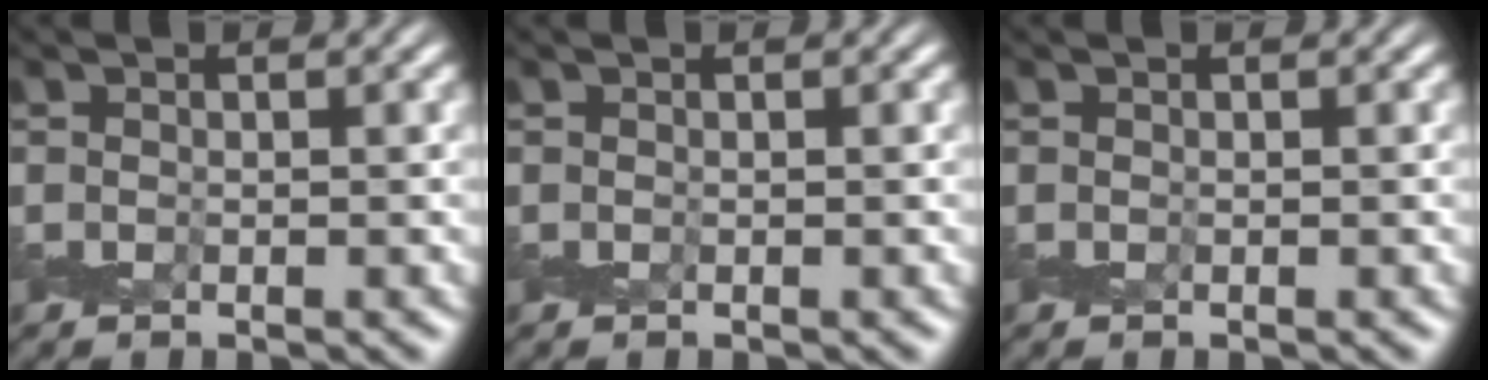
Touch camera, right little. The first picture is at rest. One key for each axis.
{"total": 0.0}
{"total": 0.0}